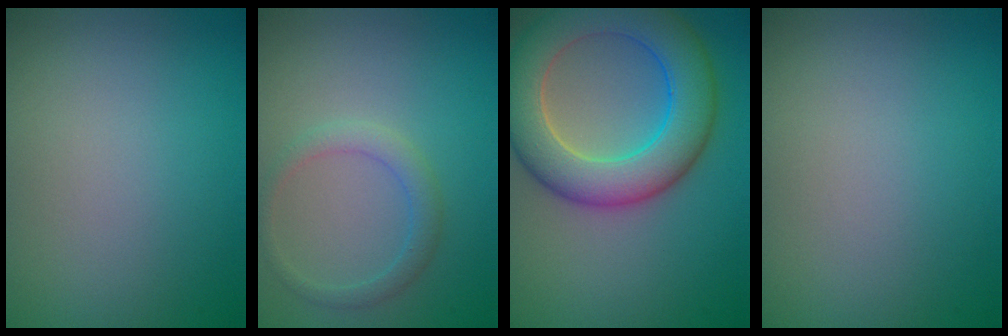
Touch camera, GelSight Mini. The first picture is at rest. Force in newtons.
{"total": 1.8, "press": 1.8, "slide": 0.0}
{"total": 8.7, "press": 8.7, "slide": 0.3}
{"total": 0.0}